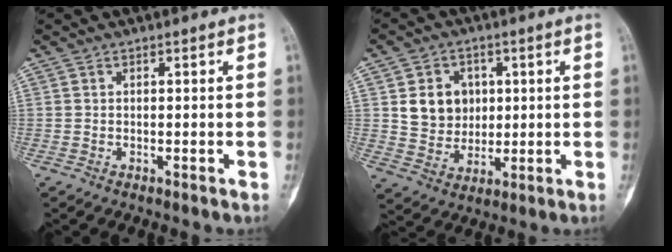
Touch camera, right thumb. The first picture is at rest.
{"total": 9.3, "force": [2.0, 7.9, 4.4], "torque": [-0.031, -0.008, 0.043]}